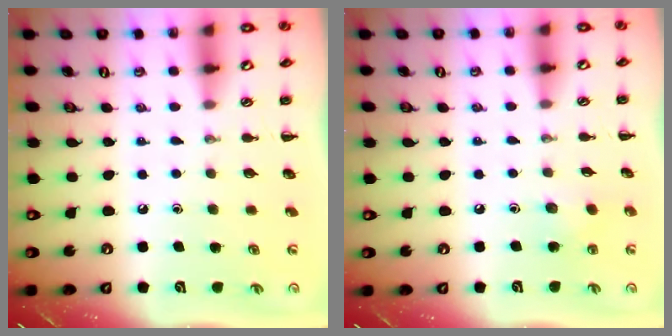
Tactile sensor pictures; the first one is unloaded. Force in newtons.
{"total": 4.1, "press": 4.0, "slide": 1.0}